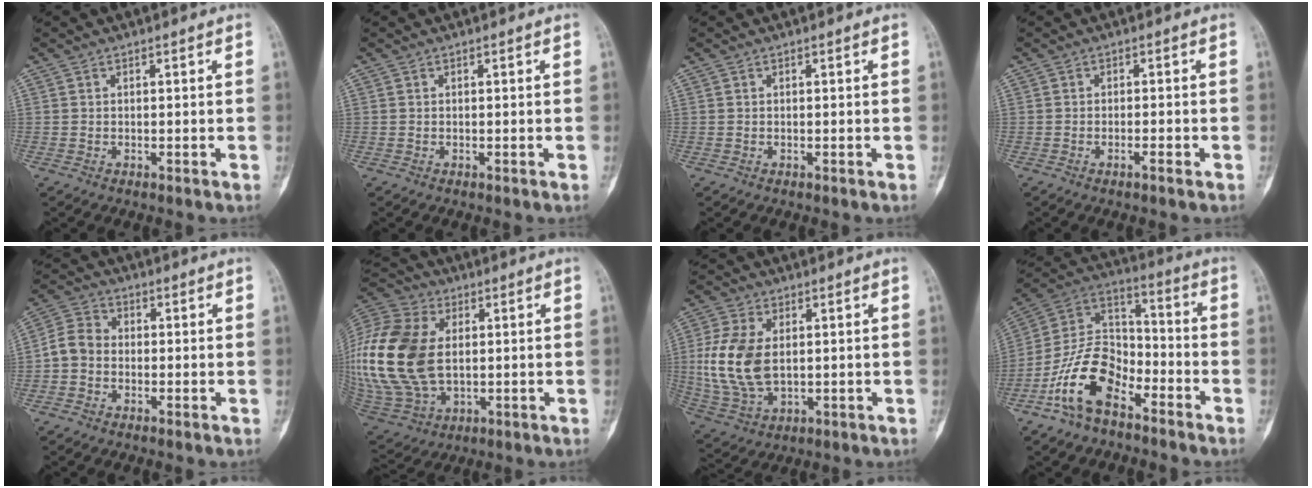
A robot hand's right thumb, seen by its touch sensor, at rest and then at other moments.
{"total": 0.0}
{"total": 0.0}
{"total": 1.8, "force": [-1.0, 0.2, 1.5], "torque": [-0.029, 0.004, -0.017]}
{"total": 5.7, "force": [-1.1, 4.7, 3.0], "torque": [-0.047, 0.019, -0.037]}
{"total": 27.0, "force": [2.0, 17.9, 20.1], "torque": [-0.462, 0.001, 0.050]}
{"total": 13.4, "force": [0.9, 8.2, 10.5], "torque": [-0.224, -0.004, 0.026]}
{"total": 15.0, "force": [-8.6, 8.2, 9.0], "torque": [-0.163, 0.073, -0.172]}